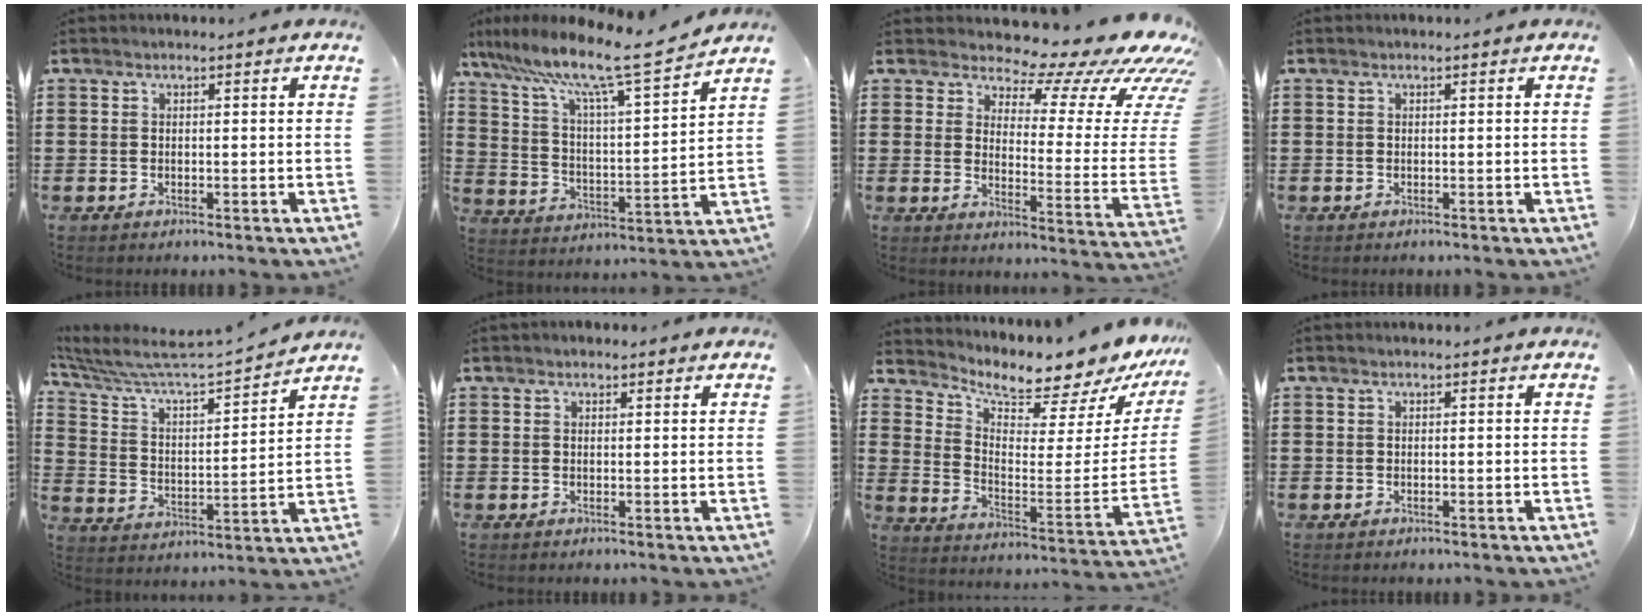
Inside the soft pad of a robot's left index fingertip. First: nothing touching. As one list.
[{"total": 10.4, "force": [8.6, 0.0, 5.7], "torque": [-0.143, -0.060, 0.139]}, {"total": 10.7, "force": [8.7, 3.1, 5.4], "torque": [-0.084, -0.083, 0.139]}, {"total": 0.0}, {"total": 5.9, "force": [5.5, 0.4, 2.0], "torque": [-0.067, -0.047, 0.088]}, {"total": 0.7, "force": [0.3, 0.5, 0.3], "torque": [-0.006, 0.005, 0.006]}, {"total": 6.0, "force": [5.6, 1.1, 1.9], "torque": [-0.047, -0.066, 0.087]}, {"total": 0.0}]